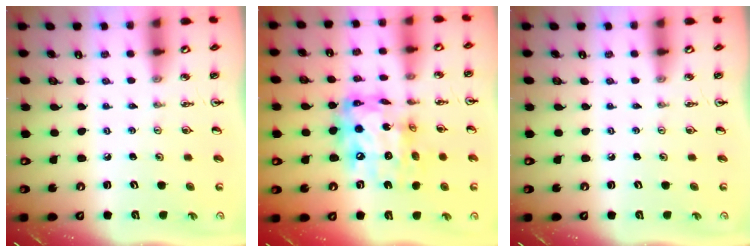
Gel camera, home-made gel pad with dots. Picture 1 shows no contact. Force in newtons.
{"total": 17.1, "press": 17.1, "slide": 1.8}
{"total": 0.0}